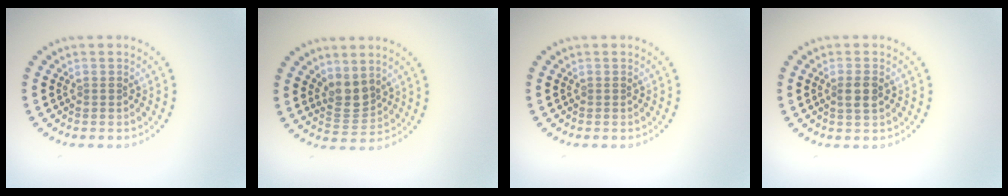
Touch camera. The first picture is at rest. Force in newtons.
{"total": 2.7, "press": 2.2, "slide": 1.5}
{"total": 0.0}
{"total": 1.9, "press": 1.8, "slide": 0.5}